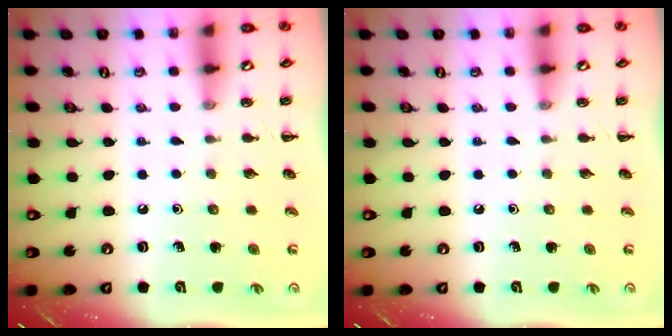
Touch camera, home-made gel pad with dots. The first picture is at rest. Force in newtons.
{"total": 0.0}